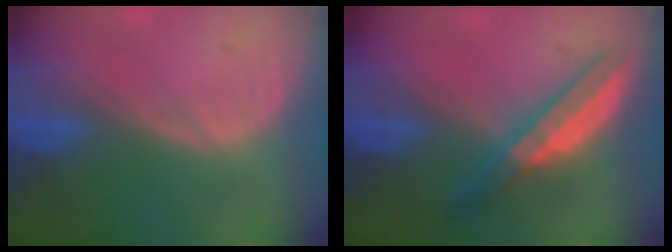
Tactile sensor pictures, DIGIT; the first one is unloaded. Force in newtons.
{"total": 5.5, "press": 5.0, "slide": 2.2}